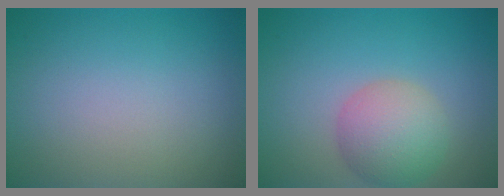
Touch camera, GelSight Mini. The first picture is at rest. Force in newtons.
{"total": 4.8, "press": 4.8, "slide": 0.2}